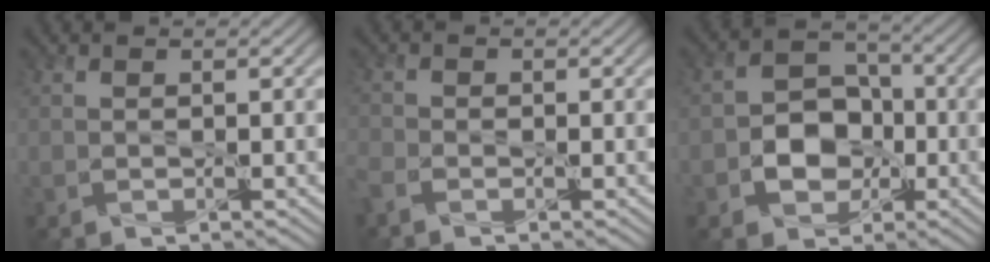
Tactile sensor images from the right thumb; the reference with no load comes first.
{"total": 2.5, "force": [-1.8, 1.1, 1.3], "torque": [-0.035, -0.009, -0.048]}
{"total": 6.7, "force": [-1.7, 5.3, 3.8], "torque": [-0.057, 0.003, -0.044]}